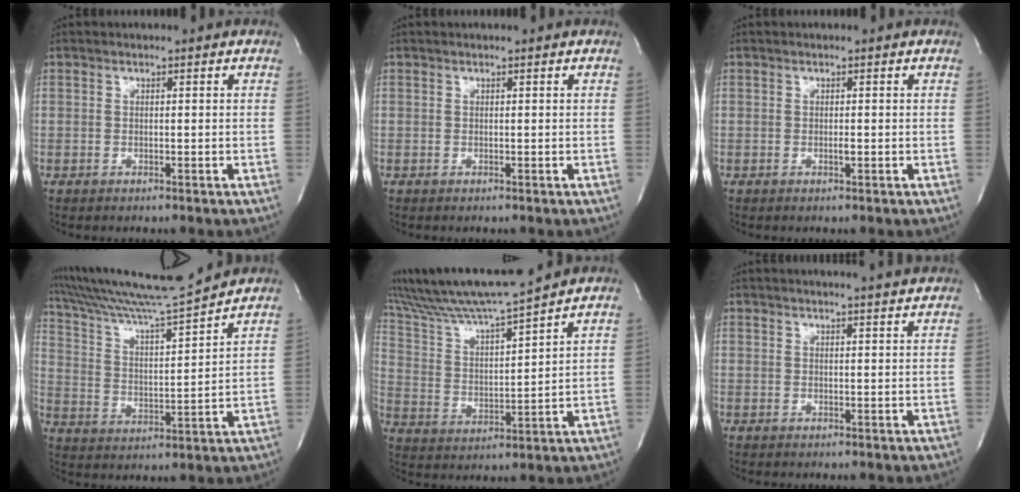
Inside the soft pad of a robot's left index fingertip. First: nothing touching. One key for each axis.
{"total": 0.0}
{"total": 0.5, "fx": -0.3, "fy": 0.1, "fz": 0.4, "tx": -0.014, "ty": -0.004, "tz": -0.006}
{"total": 15.3, "fx": 14.3, "fy": -2.0, "fz": 5.0, "tx": -0.105, "ty": -0.031, "tz": 0.241}
{"total": 13.6, "fx": 12.2, "fy": -1.5, "fz": 5.8, "tx": -0.125, "ty": -0.002, "tz": 0.219}
{"total": 6.6, "fx": 6.1, "fy": -0.7, "fz": 2.2, "tx": -0.031, "ty": 0.008, "tz": 0.065}